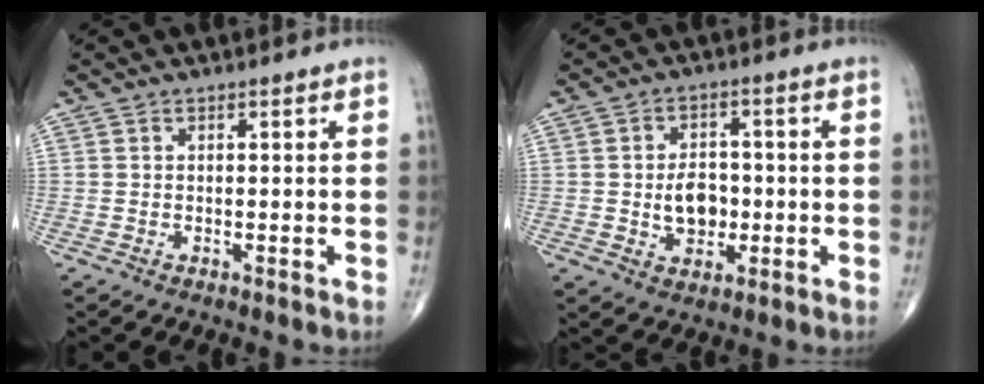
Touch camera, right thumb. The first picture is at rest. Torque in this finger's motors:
{"motor_torque": [0.06, 0.06, 0.10, -0.02, 0.02]}